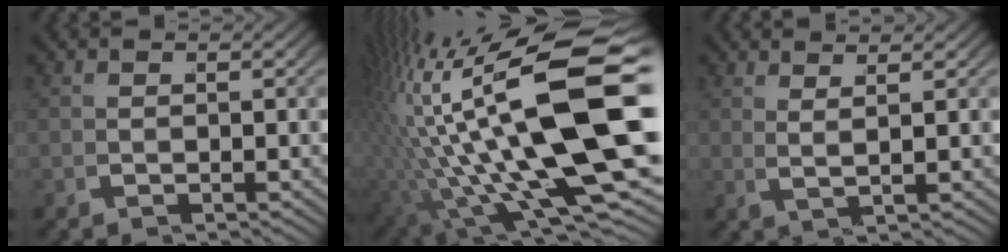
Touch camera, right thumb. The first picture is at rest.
{"total": 18.9, "force": [-0.2, 8.8, 16.7], "torque": [-0.306, -0.044, 0.016]}
{"total": 2.7, "force": [2.3, -1.2, 0.8], "torque": [-0.006, 0.015, 0.036]}